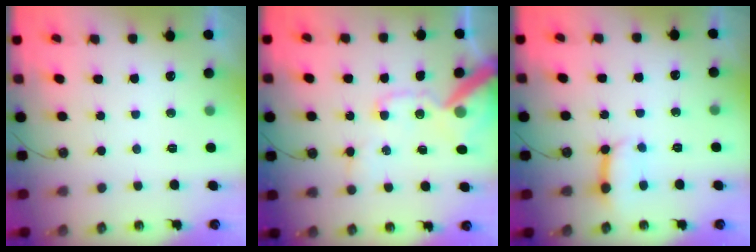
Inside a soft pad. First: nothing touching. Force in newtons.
{"total": 16.0, "press": 15.9, "slide": 2.3}
{"total": 7.0, "press": 6.9, "slide": 0.7}